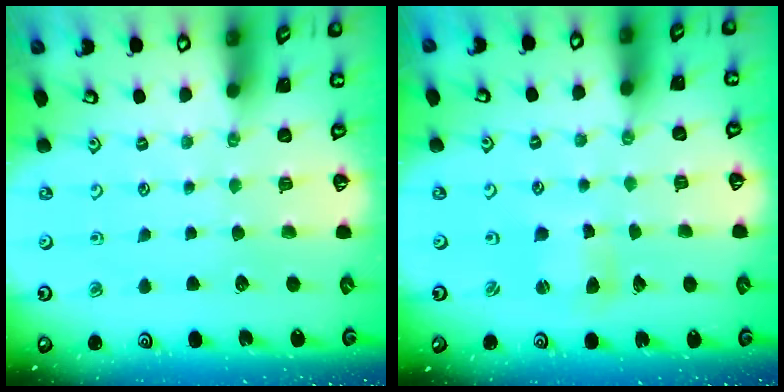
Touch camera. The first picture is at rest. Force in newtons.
{"total": 2.7, "press": 2.6, "slide": 0.3}